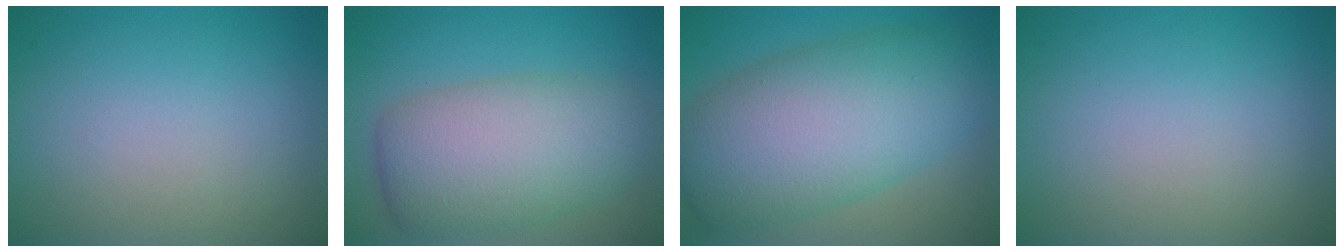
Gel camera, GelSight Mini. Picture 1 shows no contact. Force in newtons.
{"total": 9.9, "press": 9.9, "slide": 0.2}
{"total": 11.1, "press": 11.1, "slide": 0.3}
{"total": 0.0}